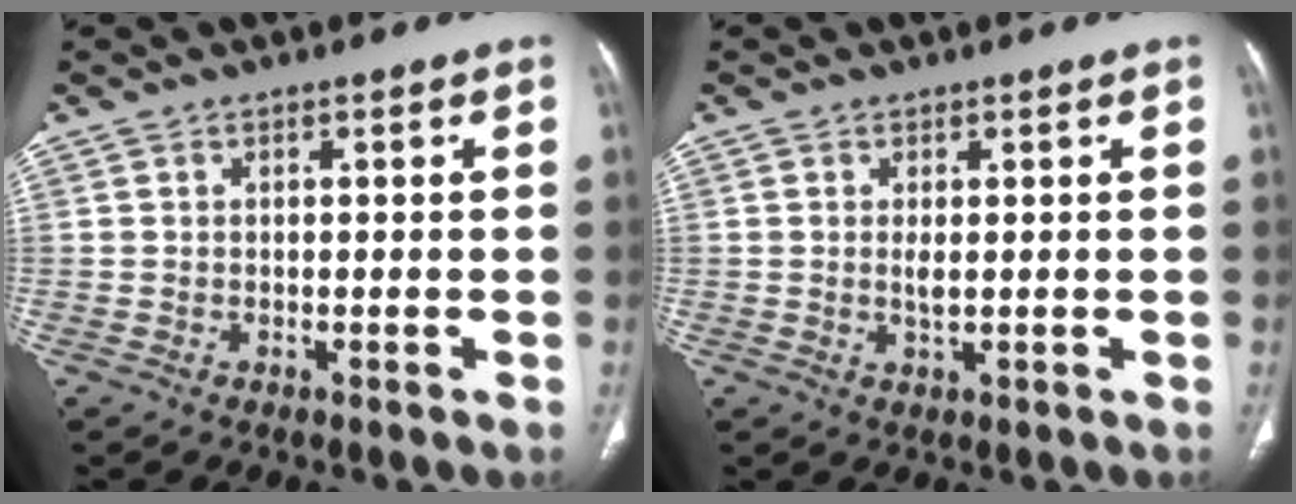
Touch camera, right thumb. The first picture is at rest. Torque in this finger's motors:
{"motor_torque": [1.60, 0.11, 0.87, -0.76, 0.01]}